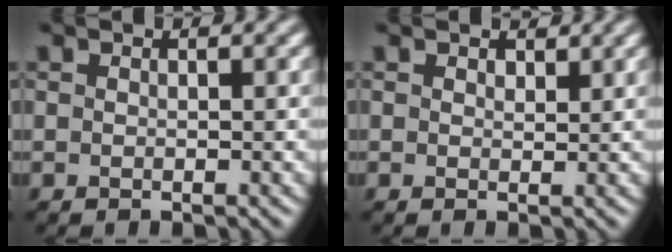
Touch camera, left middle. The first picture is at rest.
{"total": 1.0, "force": [0.9, 0.4, -0.1], "torque": [0.003, -0.003, 0.014]}